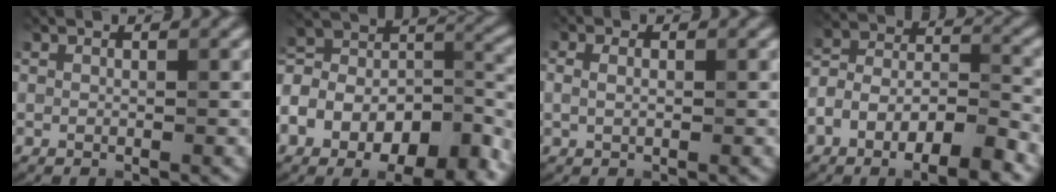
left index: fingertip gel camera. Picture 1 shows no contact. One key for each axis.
{"total": 14.3, "fx": -6.7, "fy": 8.0, "fz": 9.7, "tx": -0.169, "ty": 0.007, "tz": -0.106}
{"total": 1.9, "fx": 0.5, "fy": 1.2, "fz": 1.4, "tx": -0.019, "ty": 0.001, "tz": 0.000}
{"total": 8.7, "fx": -4.8, "fy": 3.9, "fz": 6.2, "tx": -0.102, "ty": 0.003, "tz": -0.091}